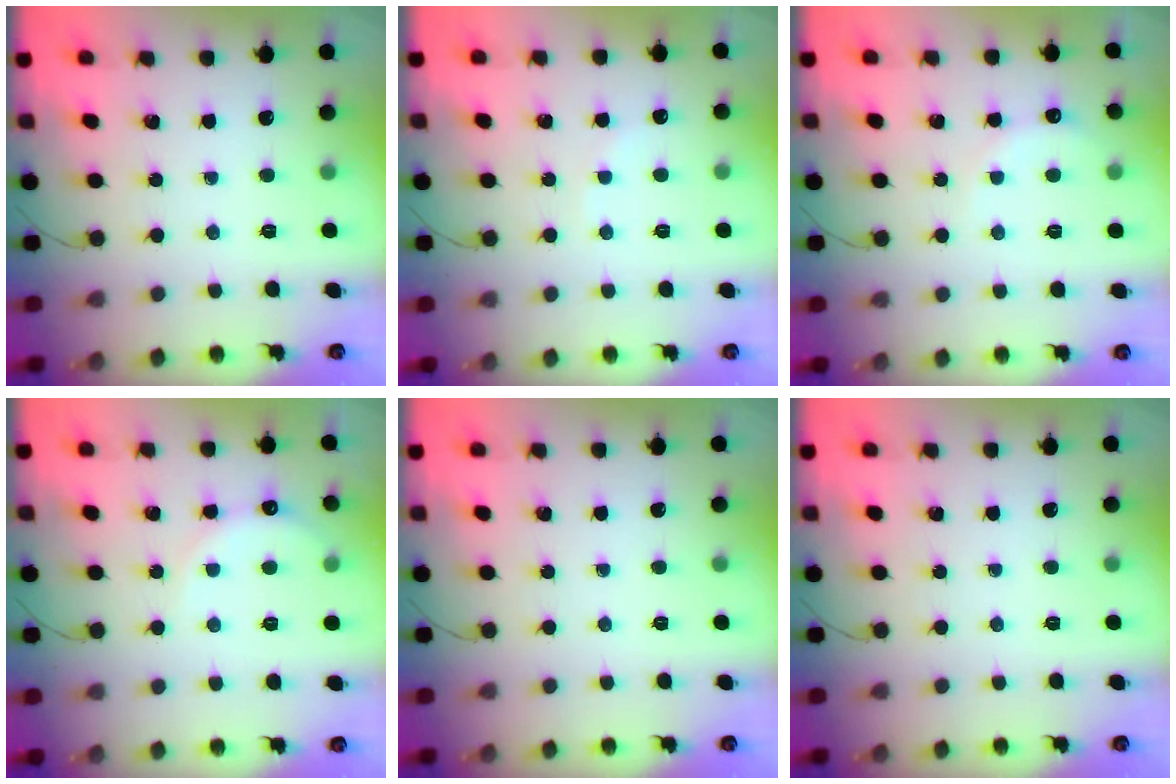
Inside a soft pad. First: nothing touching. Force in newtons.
{"total": 2.7, "press": 2.6, "slide": 0.5}
{"total": 3.3, "press": 3.2, "slide": 0.9}
{"total": 7.3, "press": 7.1, "slide": 1.7}
{"total": 0.0}
{"total": 0.0}